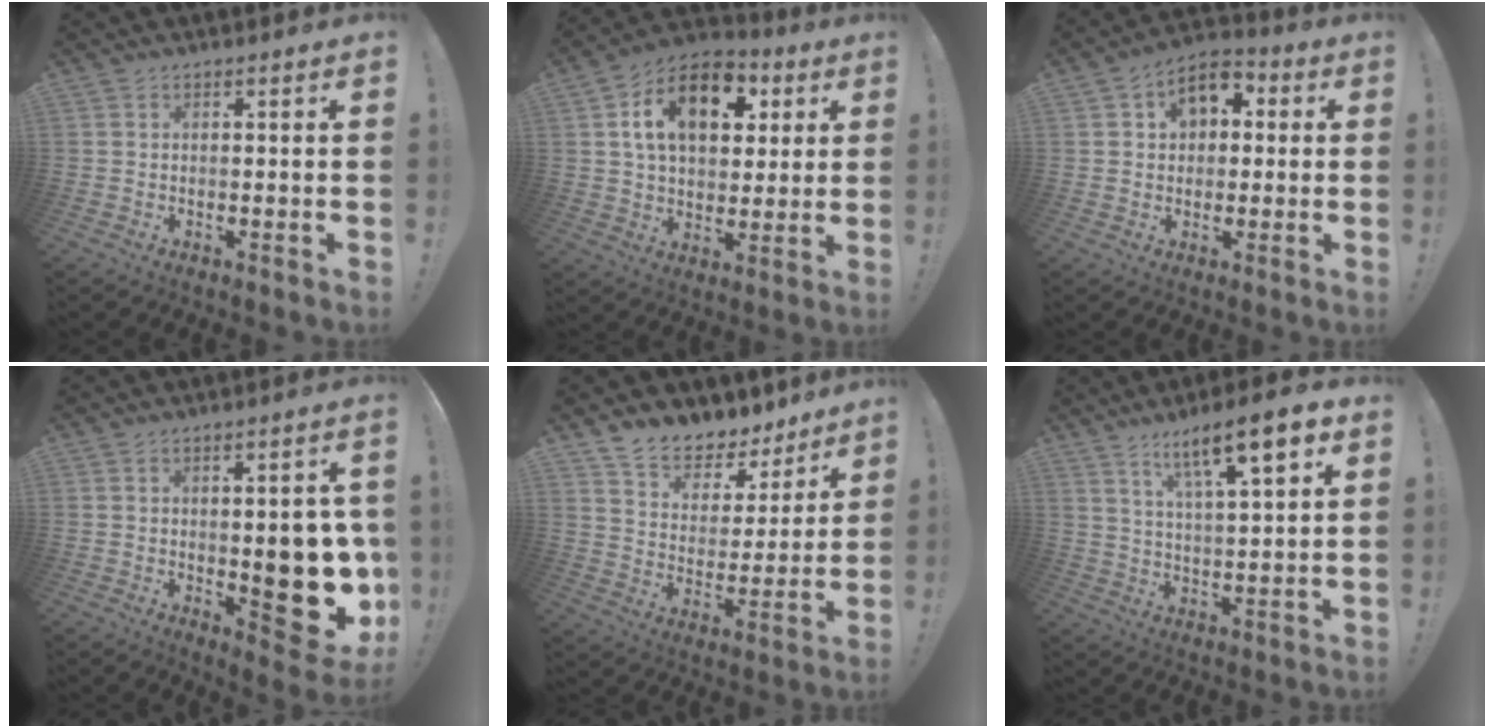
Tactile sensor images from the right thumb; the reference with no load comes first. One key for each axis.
{"total": 17.0, "fx": 6.4, "fy": 10.9, "fz": 11.4, "tx": -0.169, "ty": -0.016, "tz": 0.112}
{"total": 7.1, "fx": 1.7, "fy": 5.2, "fz": 4.5, "tx": -0.056, "ty": 0.006, "tz": 0.031}
{"total": 15.3, "fx": -1.0, "fy": 7.0, "fz": 13.5, "tx": -0.144, "ty": -0.015, "tz": 0.002}
{"total": 9.5, "fx": 8.4, "fy": 4.1, "fz": 1.6, "tx": -0.040, "ty": -0.078, "tz": 0.154}
{"total": 13.0, "fx": 7.8, "fy": 2.1, "fz": 10.2, "tx": -0.162, "ty": -0.039, "tz": 0.118}